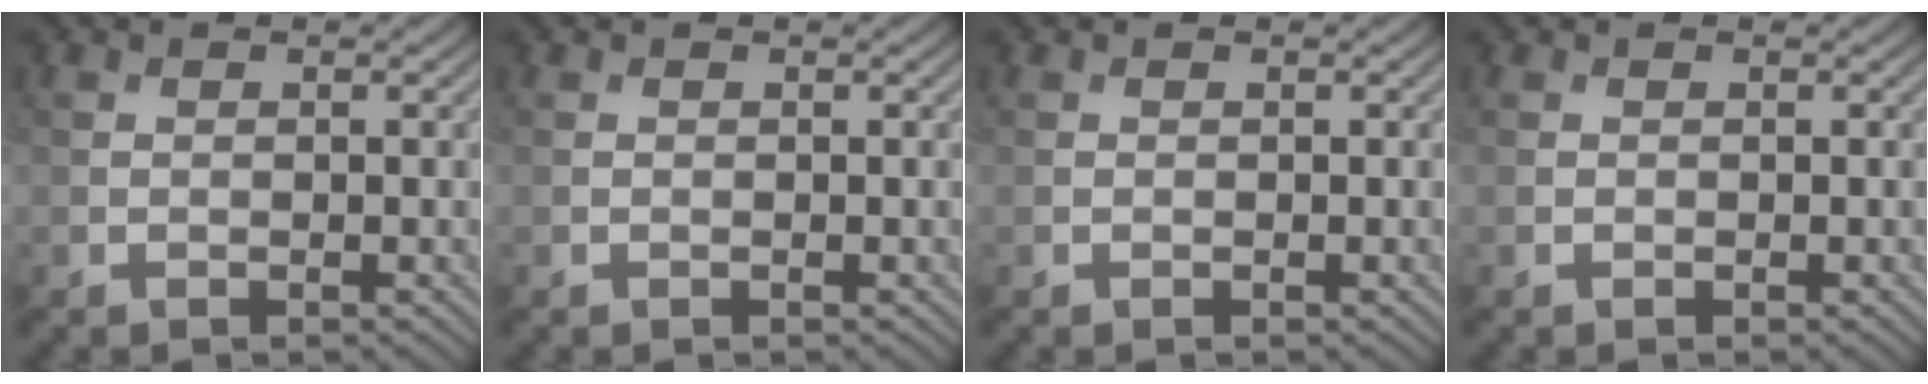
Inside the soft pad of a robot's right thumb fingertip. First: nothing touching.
{"total": 0.0}
{"total": 0.0}
{"total": 0.0}